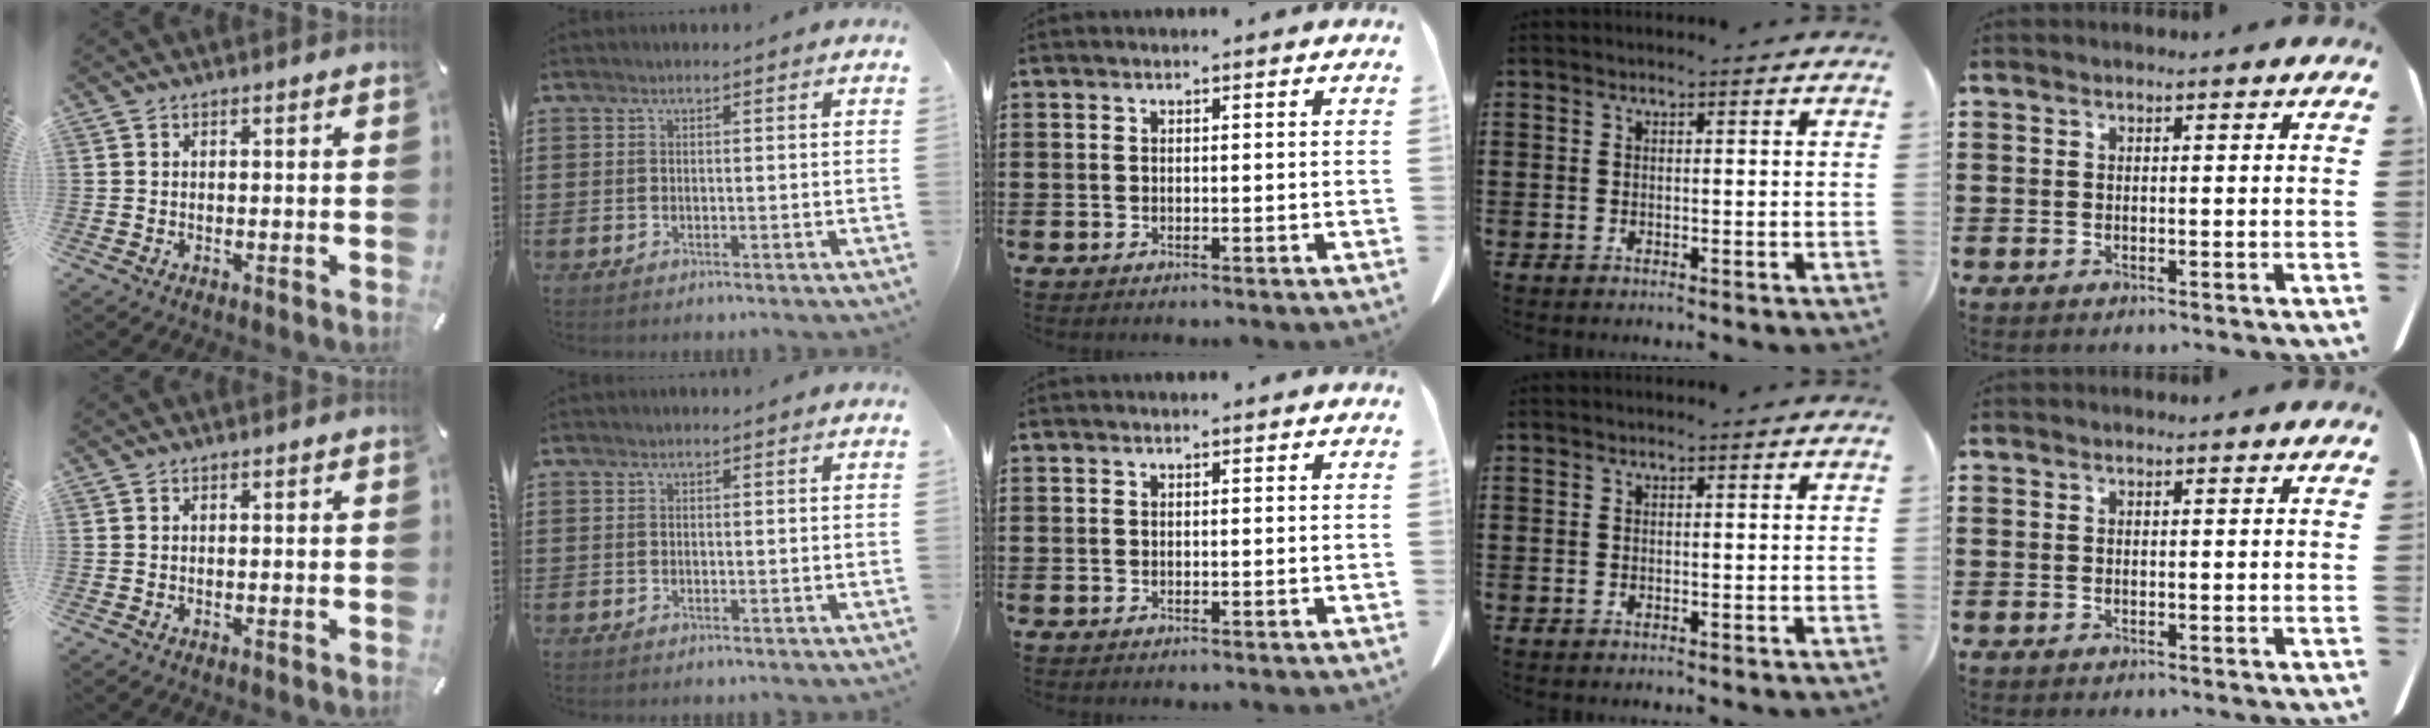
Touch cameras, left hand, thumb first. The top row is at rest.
{}